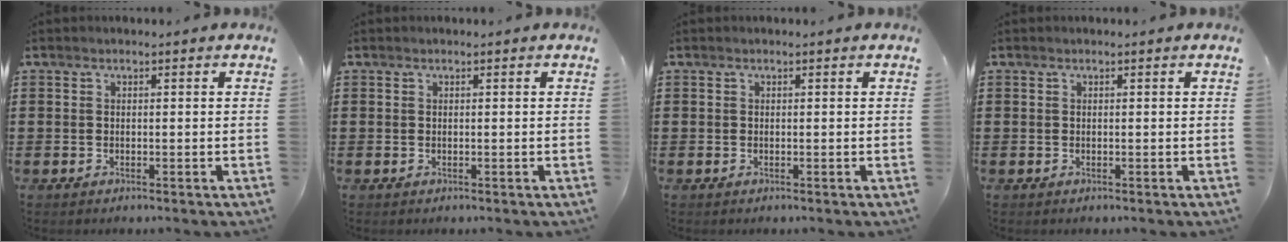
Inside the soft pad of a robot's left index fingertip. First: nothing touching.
{"total": 0.0}
{"total": 0.0}
{"total": 0.0}